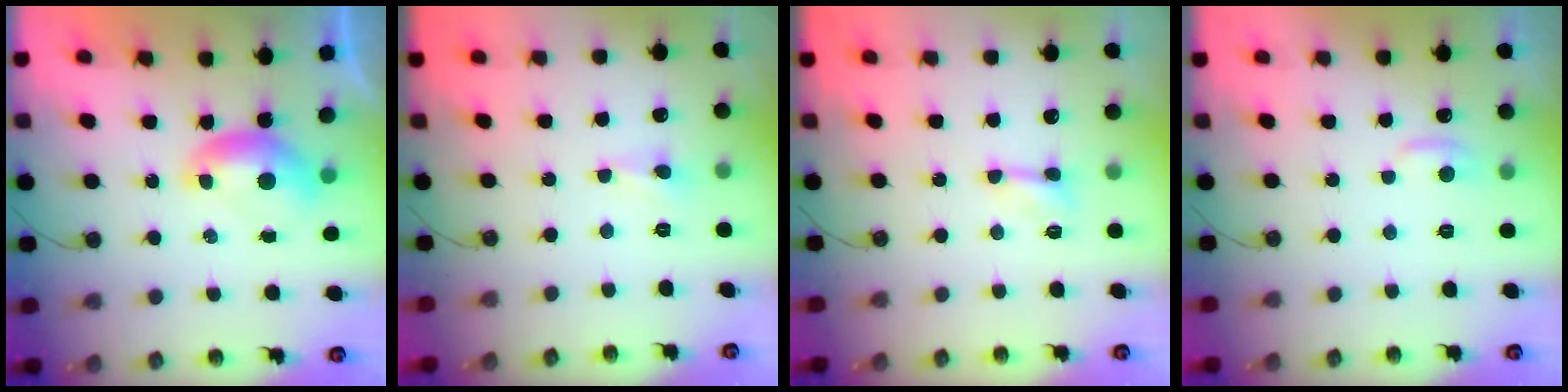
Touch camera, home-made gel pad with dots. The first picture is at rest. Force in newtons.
{"total": 2.2, "press": 2.1, "slide": 0.7}
{"total": 2.5, "press": 2.4, "slide": 0.6}
{"total": 0.9, "press": 0.6, "slide": 0.7}